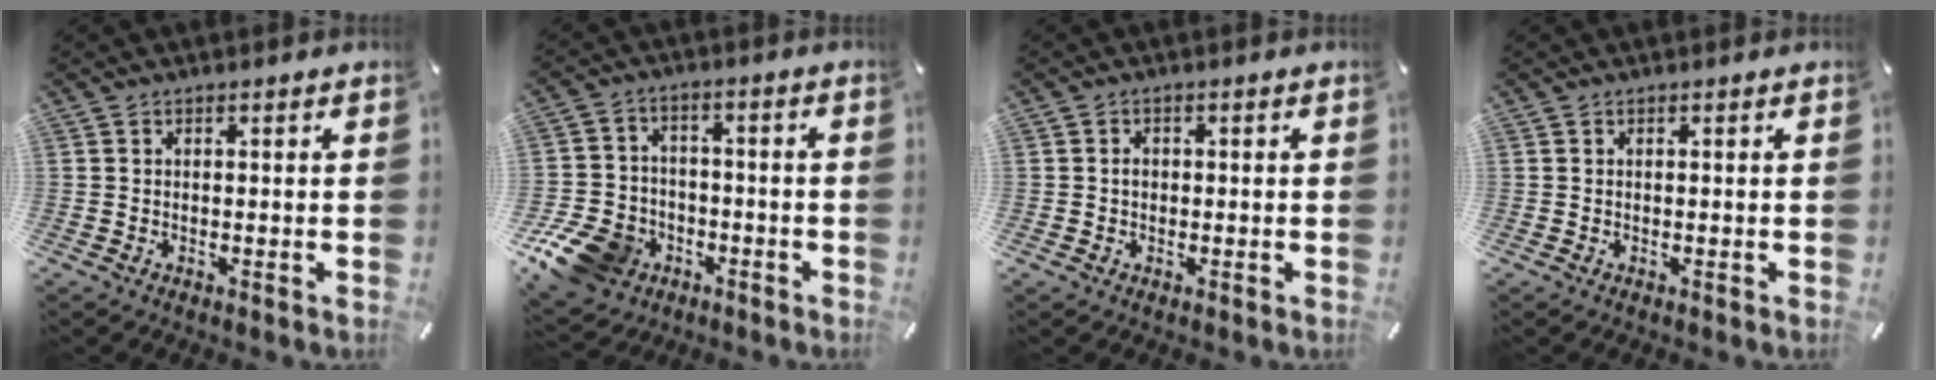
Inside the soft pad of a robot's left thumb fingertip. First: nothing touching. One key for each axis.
{"total": 12.5, "fx": -6.8, "fy": 9.4, "fz": 4.7, "tx": -0.096, "ty": 0.049, "tz": -0.118}
{"total": 1.7, "fx": -0.2, "fy": 1.4, "fz": 1.0, "tx": -0.020, "ty": 0.005, "tz": -0.005}
{"total": 0.0}